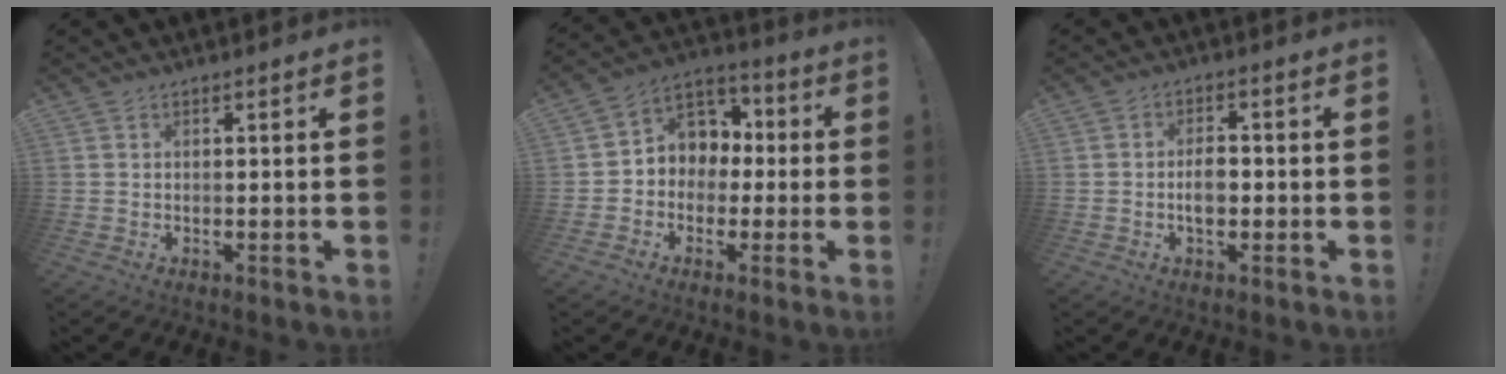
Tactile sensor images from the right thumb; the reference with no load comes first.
{"total": 8.2, "force": [-0.2, 7.8, 2.6], "torque": [-0.027, 0.001, 0.006]}
{"total": 4.8, "force": [-1.1, 2.9, 3.6], "torque": [-0.052, 0.002, -0.026]}